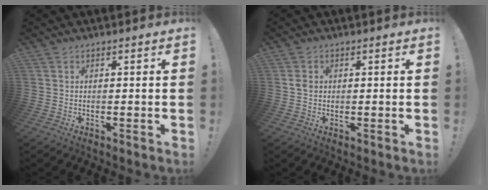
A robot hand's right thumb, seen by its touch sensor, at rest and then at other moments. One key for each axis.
{"total": 1.8, "fx": 0.2, "fy": 1.4, "fz": 1.1, "tx": -0.017, "ty": 0.005, "tz": 0.003}